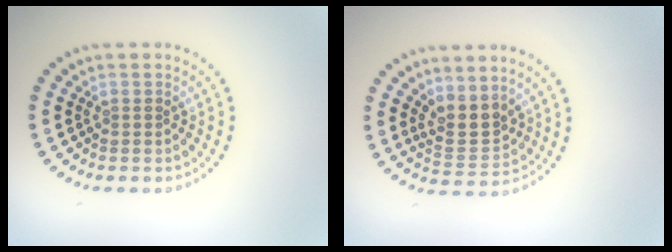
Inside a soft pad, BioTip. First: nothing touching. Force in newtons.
{"total": 2.9, "press": 2.5, "slide": 1.5}